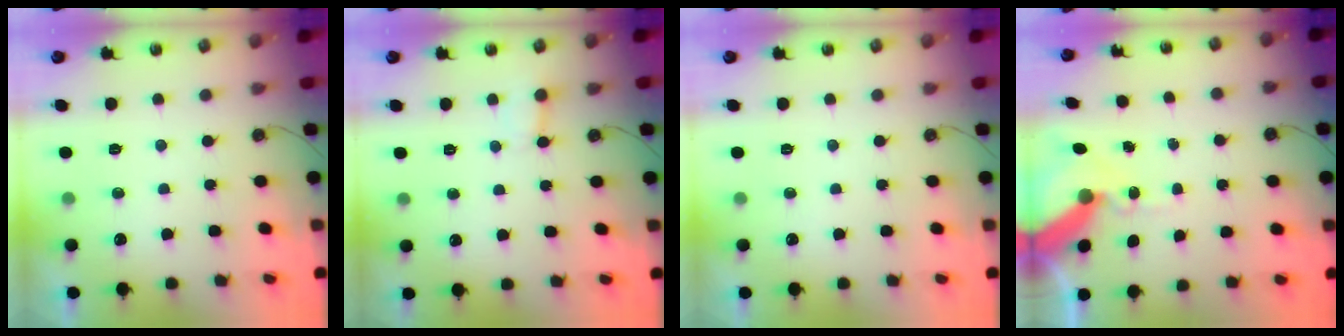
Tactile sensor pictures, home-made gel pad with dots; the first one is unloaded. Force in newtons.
{"total": 1.7, "press": 1.7, "slide": 0.0}
{"total": 0.0}
{"total": 11.2, "press": 11.1, "slide": 1.4}